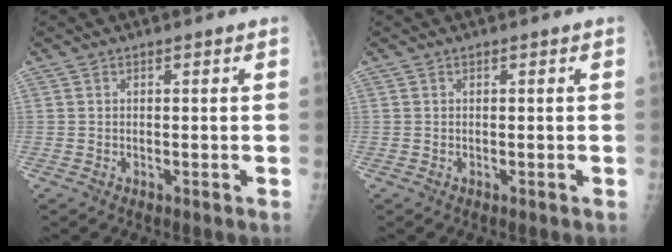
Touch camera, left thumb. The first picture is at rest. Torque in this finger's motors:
{"motor_torque": [0.00, 0.00, 0.00, 0.00, 0.00]}